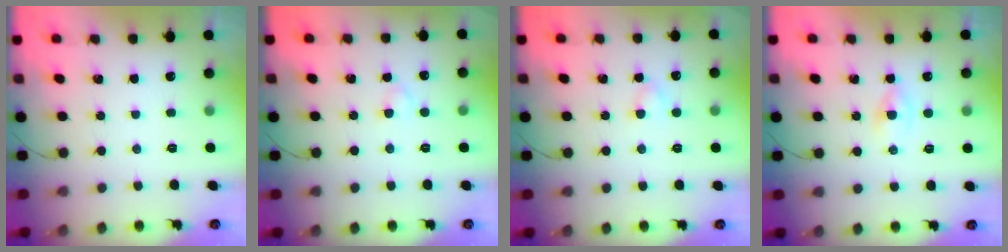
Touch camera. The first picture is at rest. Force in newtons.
{"total": 2.0, "press": 1.7, "slide": 0.9}
{"total": 2.3, "press": 2.1, "slide": 0.9}
{"total": 1.1, "press": 0.8, "slide": 0.7}